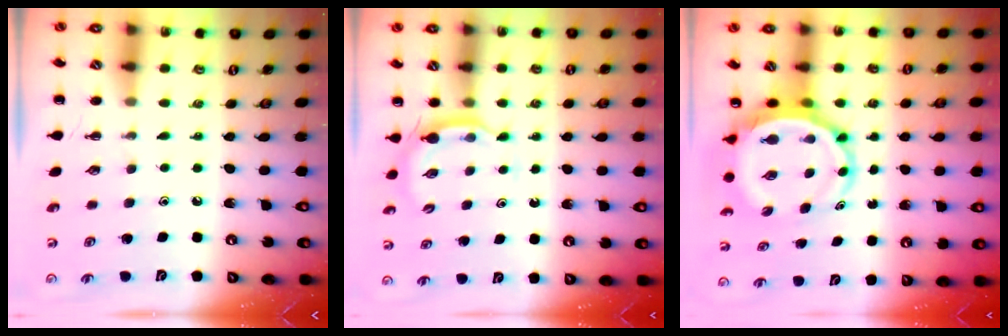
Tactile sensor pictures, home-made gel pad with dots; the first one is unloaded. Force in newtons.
{"total": 2.9, "press": 2.8, "slide": 0.7}
{"total": 6.4, "press": 6.1, "slide": 2.1}